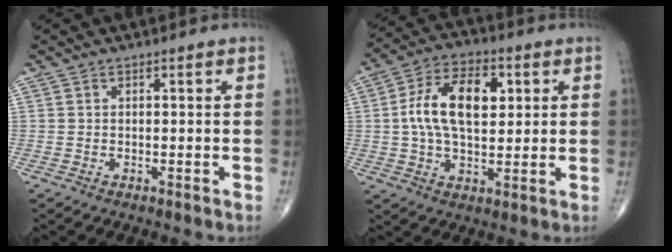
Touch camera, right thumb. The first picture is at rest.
{"total": 14.0, "force": [2.4, 7.8, 11.3], "torque": [-0.188, 0.010, 0.037]}